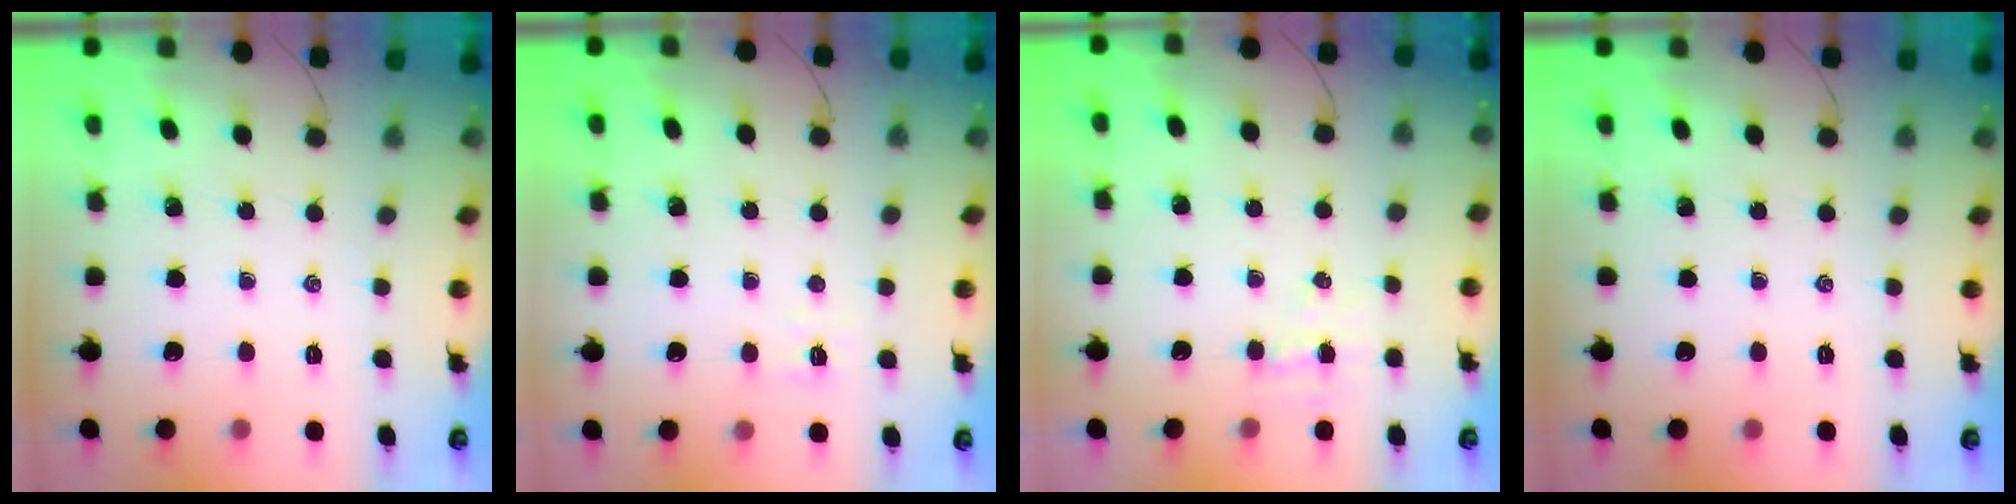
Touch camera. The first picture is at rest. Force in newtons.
{"total": 2.8, "press": 2.7, "slide": 0.8}
{"total": 3.4, "press": 3.2, "slide": 1.0}
{"total": 0.0}